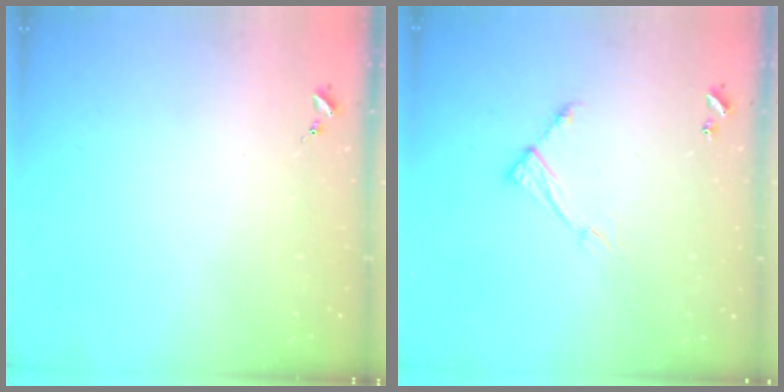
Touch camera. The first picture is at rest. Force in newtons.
{"total": 8.1, "press": 8.1, "slide": 0.6}